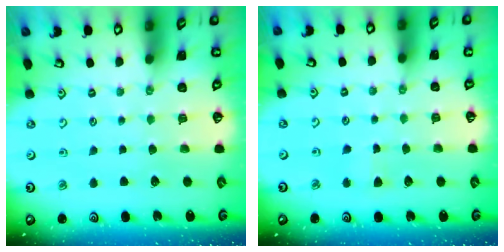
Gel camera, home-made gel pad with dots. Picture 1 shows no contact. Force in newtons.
{"total": 2.8, "press": 2.7, "slide": 0.4}